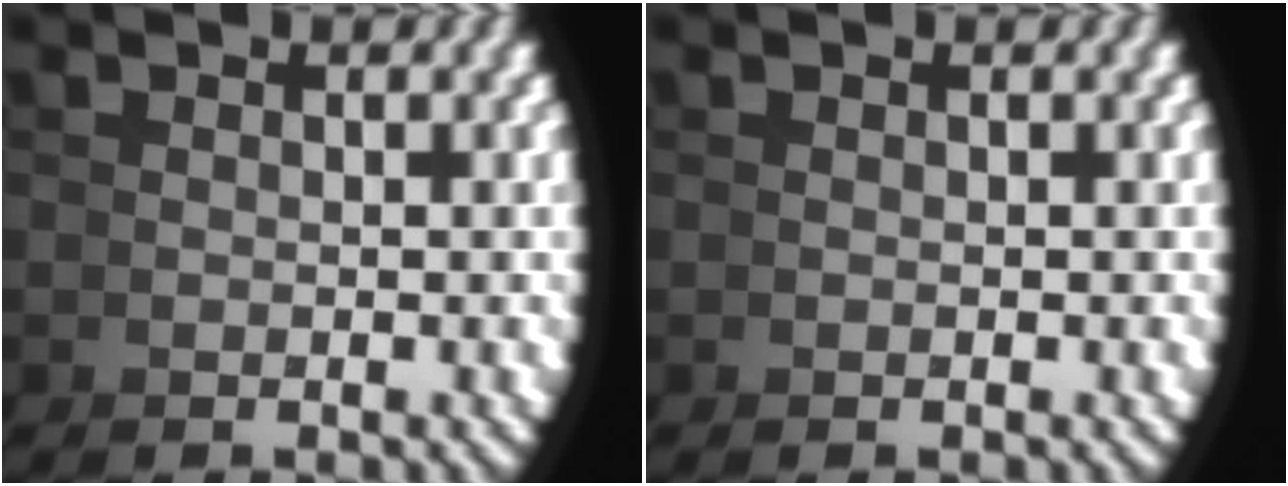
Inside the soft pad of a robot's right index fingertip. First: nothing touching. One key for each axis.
{"total": 0.0}